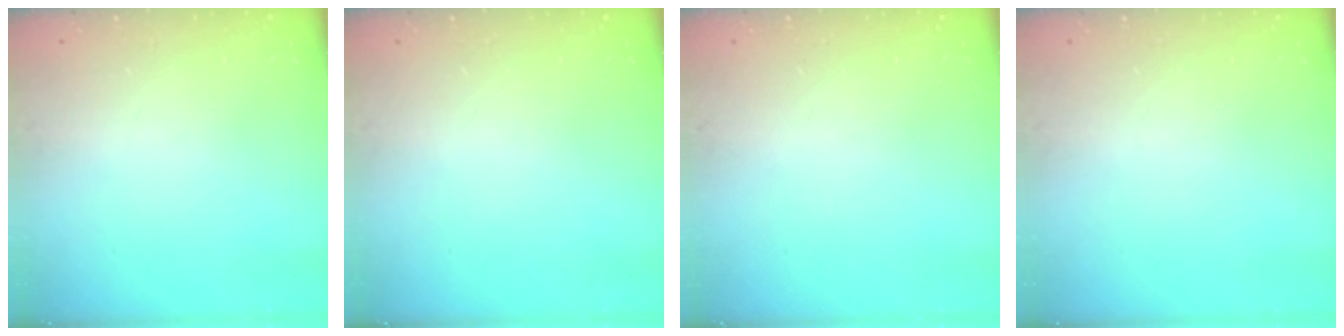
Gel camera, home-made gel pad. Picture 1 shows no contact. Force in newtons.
{"total": 0.0}
{"total": 0.0}
{"total": 0.0}